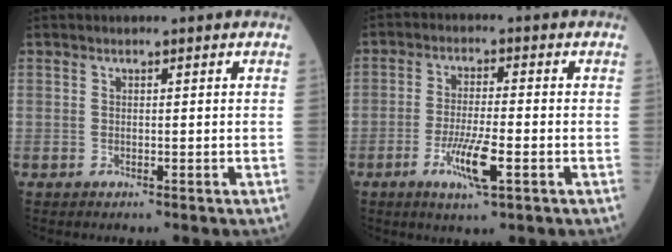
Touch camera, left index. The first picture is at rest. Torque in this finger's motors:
{"motor_torque": [0.20, 0.22, 0.17, 0.09]}